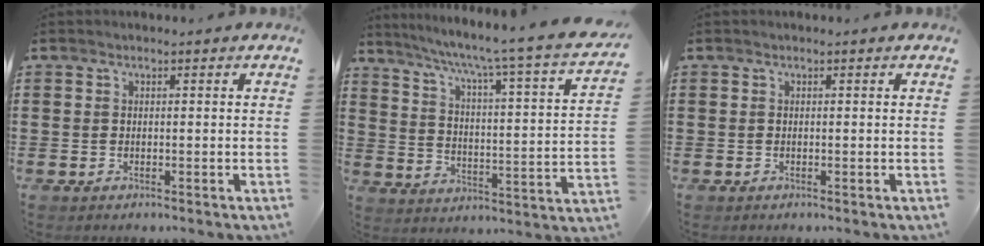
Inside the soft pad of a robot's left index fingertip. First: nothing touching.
{"total": 5.4, "force": [4.1, -0.9, 3.4], "torque": [-0.084, -0.048, 0.054]}
{"total": 0.0}